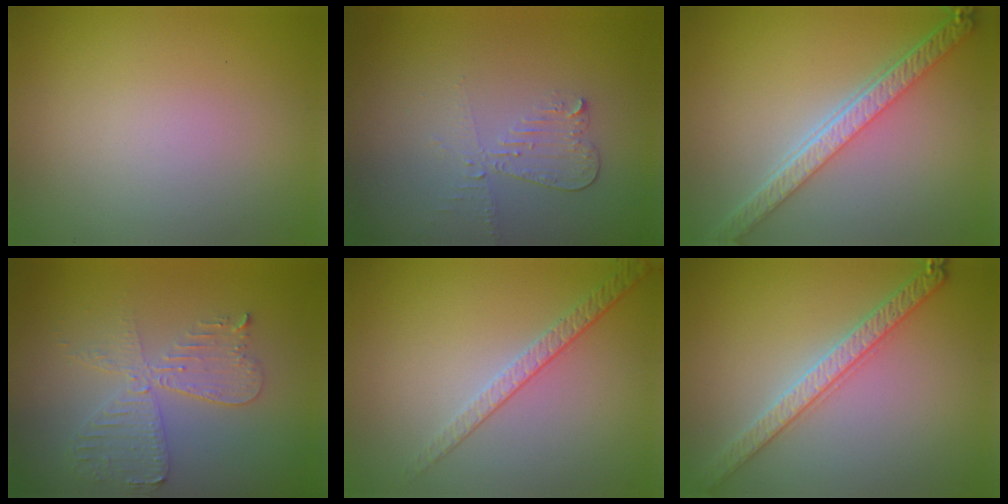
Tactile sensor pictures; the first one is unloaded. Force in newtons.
{"total": 2.1, "press": 2.1, "slide": 0.4}
{"total": 5.3, "press": 4.1, "slide": 3.4}
{"total": 4.4, "press": 3.8, "slide": 2.1}
{"total": 2.1, "press": 1.6, "slide": 1.4}
{"total": 3.3, "press": 3.3, "slide": 0.3}